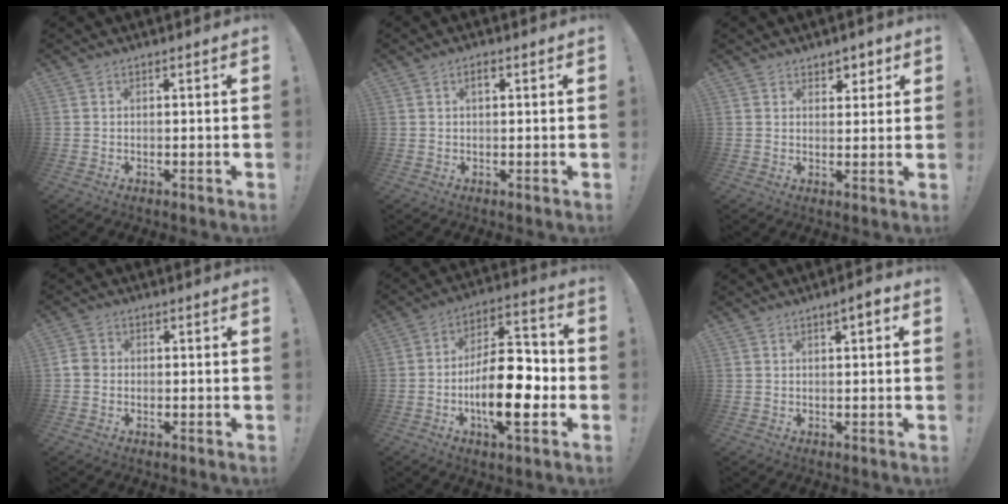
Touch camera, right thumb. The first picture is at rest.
{"total": 1.9, "force": [0.7, 0.8, 1.5], "torque": [-0.022, 0.002, 0.008]}
{"total": 3.8, "force": [2.5, 2.8, 0.6], "torque": [0.010, -0.019, 0.042]}
{"total": 3.2, "force": [-0.8, 2.7, 1.5], "torque": [-0.036, 0.011, -0.014]}
{"total": 18.8, "force": [-5.1, 7.5, 16.5], "torque": [-0.271, 0.019, -0.080]}
{"total": 3.3, "force": [1.2, 1.0, 2.8], "torque": [-0.036, -0.002, 0.017]}